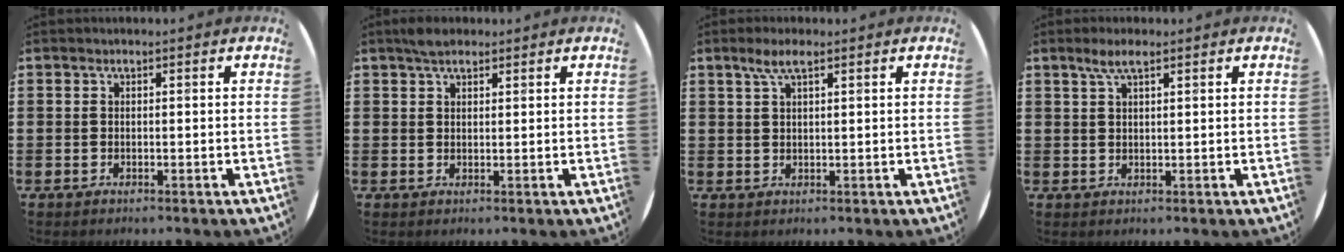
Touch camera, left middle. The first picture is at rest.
{"total": 2.3, "force": [1.9, 0.9, 1.0], "torque": [-0.014, 0.004, 0.033]}
{"total": 3.2, "force": [2.0, 0.7, 2.4], "torque": [-0.049, 0.008, 0.033]}
{"total": 2.9, "force": [1.9, 0.6, 2.1], "torque": [-0.043, 0.007, 0.033]}